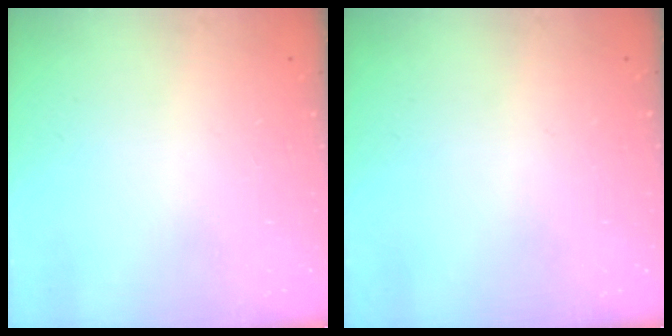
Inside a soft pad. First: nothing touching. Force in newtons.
{"total": 0.0}